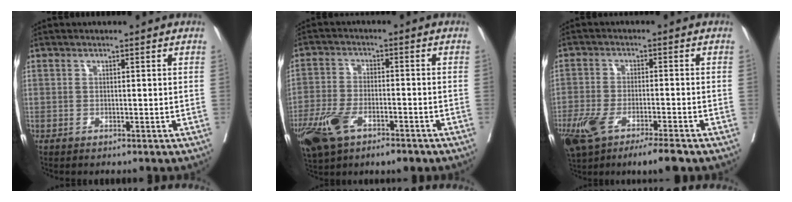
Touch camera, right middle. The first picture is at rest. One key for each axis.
{"total": 10.9, "fx": -6.2, "fy": 4.5, "fz": 7.8, "tx": -0.161, "ty": -0.007, "tz": -0.107}
{"total": 10.7, "fx": -6.7, "fy": 2.0, "fz": 8.1, "tx": -0.146, "ty": -0.018, "tz": -0.115}